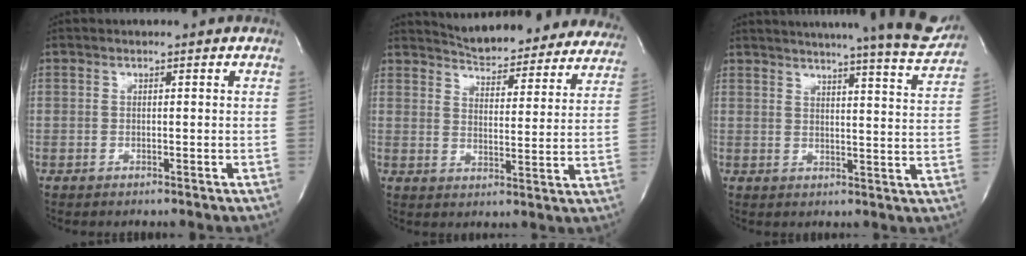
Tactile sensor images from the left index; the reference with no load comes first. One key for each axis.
{"total": 21.3, "fx": 20.0, "fy": 5.2, "fz": 5.0, "tx": -0.064, "ty": -0.036, "tz": 0.243}
{"total": 21.7, "fx": 19.7, "fy": 1.2, "fz": 9.1, "tx": -0.130, "ty": -0.050, "tz": 0.231}